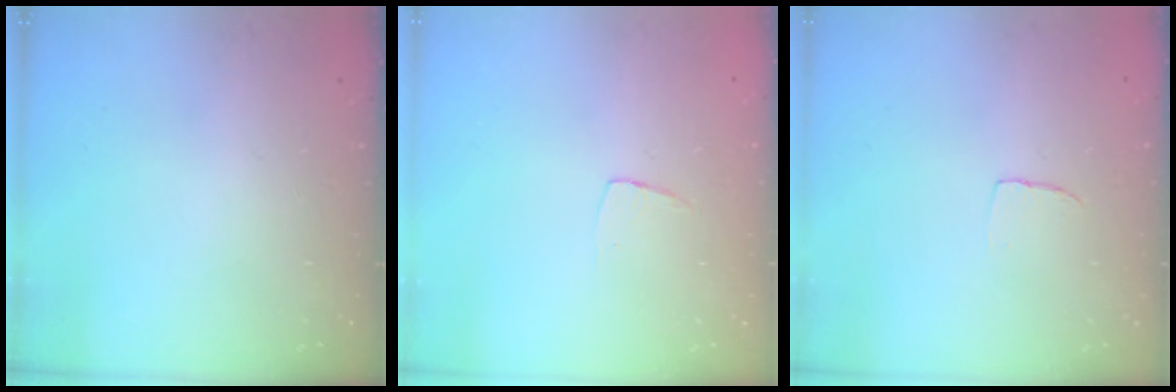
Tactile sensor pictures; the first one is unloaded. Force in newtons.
{"total": 3.8, "press": 3.7, "slide": 0.3}
{"total": 2.4, "press": 2.4, "slide": 0.1}